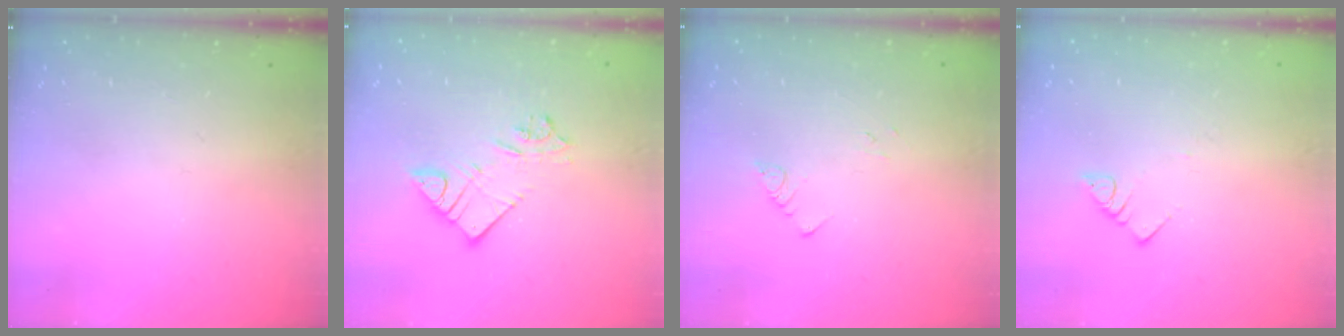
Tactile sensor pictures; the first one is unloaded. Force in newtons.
{"total": 8.6, "press": 8.6, "slide": 0.5}
{"total": 1.9, "press": 1.9, "slide": 0.2}
{"total": 3.0, "press": 3.0, "slide": 0.1}